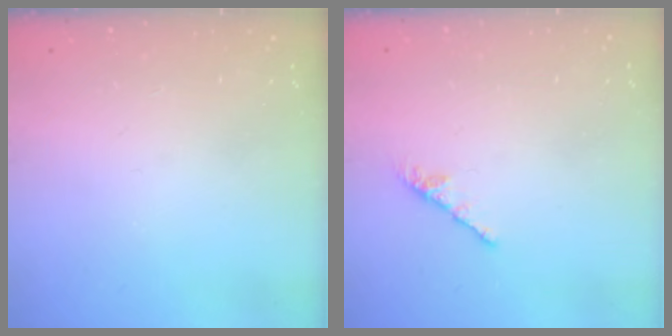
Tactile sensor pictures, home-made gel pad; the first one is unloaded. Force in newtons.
{"total": 0.0}